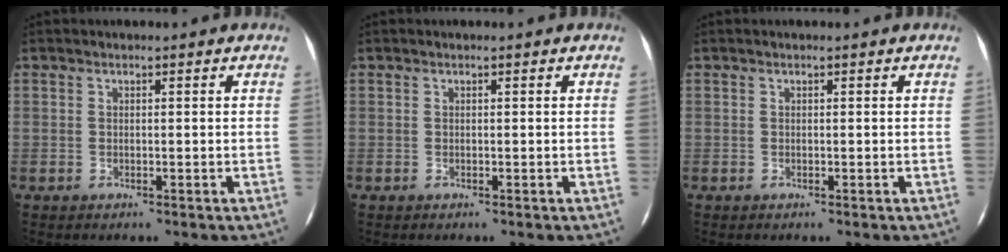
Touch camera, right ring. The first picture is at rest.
{"total": 0.0}
{"total": 0.0}